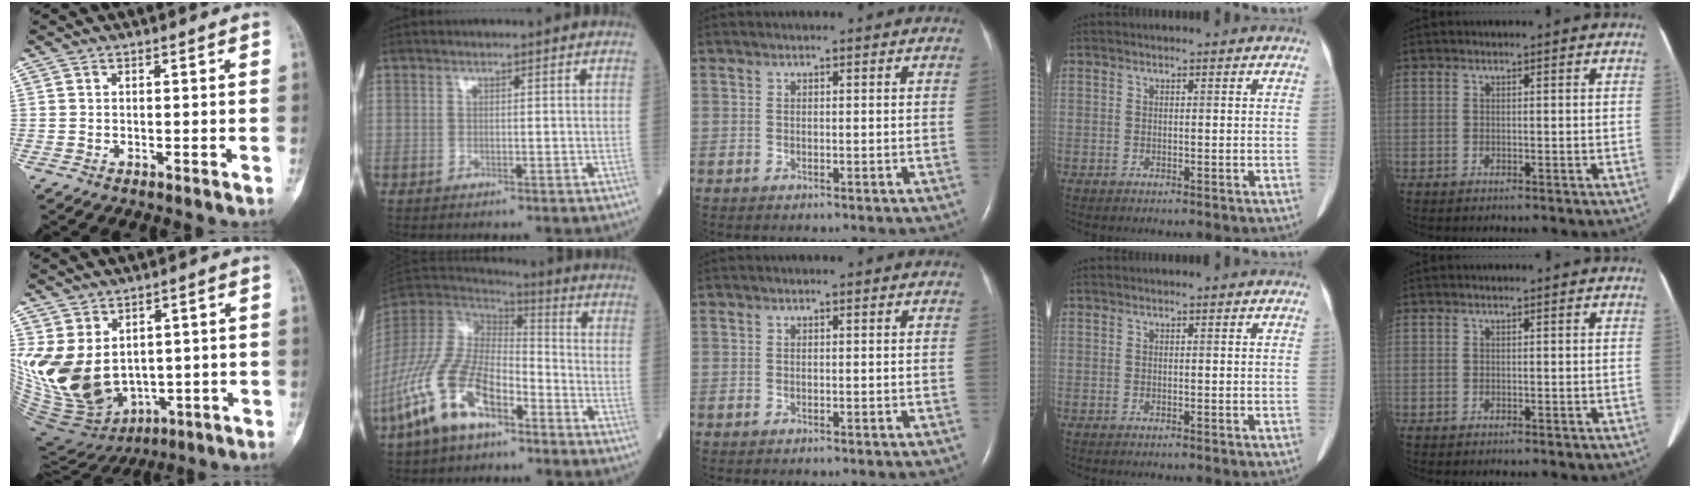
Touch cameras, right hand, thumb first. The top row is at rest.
{"thumb": {"total": 17.5, "force": [0.8, 13.0, 11.7], "torque": [-0.237, -0.010, 0.059]}, "index": {"total": 15.4, "force": [-8.2, 6.5, 11.4], "torque": [-0.245, -0.007, -0.159]}}